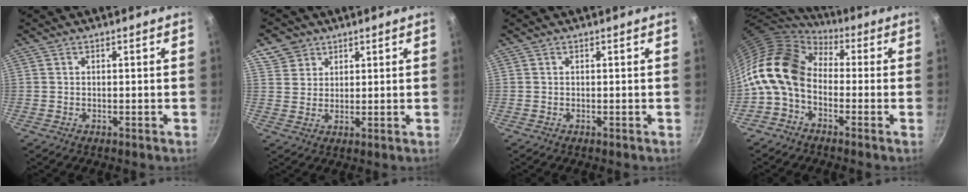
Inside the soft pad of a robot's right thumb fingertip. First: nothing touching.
{"total": 5.5, "force": [3.3, 4.3, 0.9], "torque": [0.011, 0.001, 0.061]}
{"total": 0.0}
{"total": 15.4, "force": [-0.8, 11.0, 10.8], "torque": [-0.197, 0.037, -0.037]}